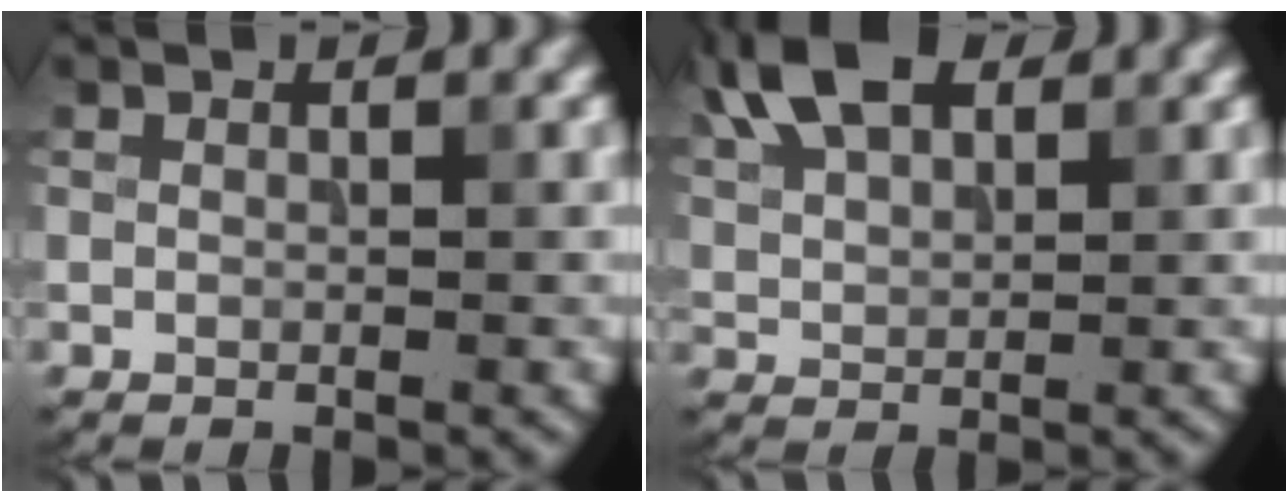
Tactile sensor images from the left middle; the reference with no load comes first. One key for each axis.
{"total": 7.1, "fx": 4.2, "fy": 3.5, "fz": 4.5, "tx": -0.109, "ty": 0.021, "tz": 0.074}